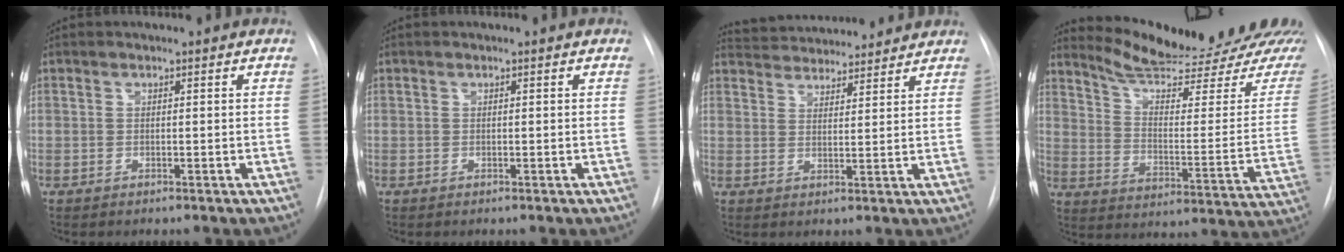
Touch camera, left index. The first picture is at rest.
{"total": 0.0}
{"total": 11.6, "force": [11.1, 2.5, 2.6], "torque": [-0.037, 0.021, 0.160]}
{"total": 23.0, "force": [21.2, 1.5, 8.9], "torque": [-0.127, -0.104, 0.275]}